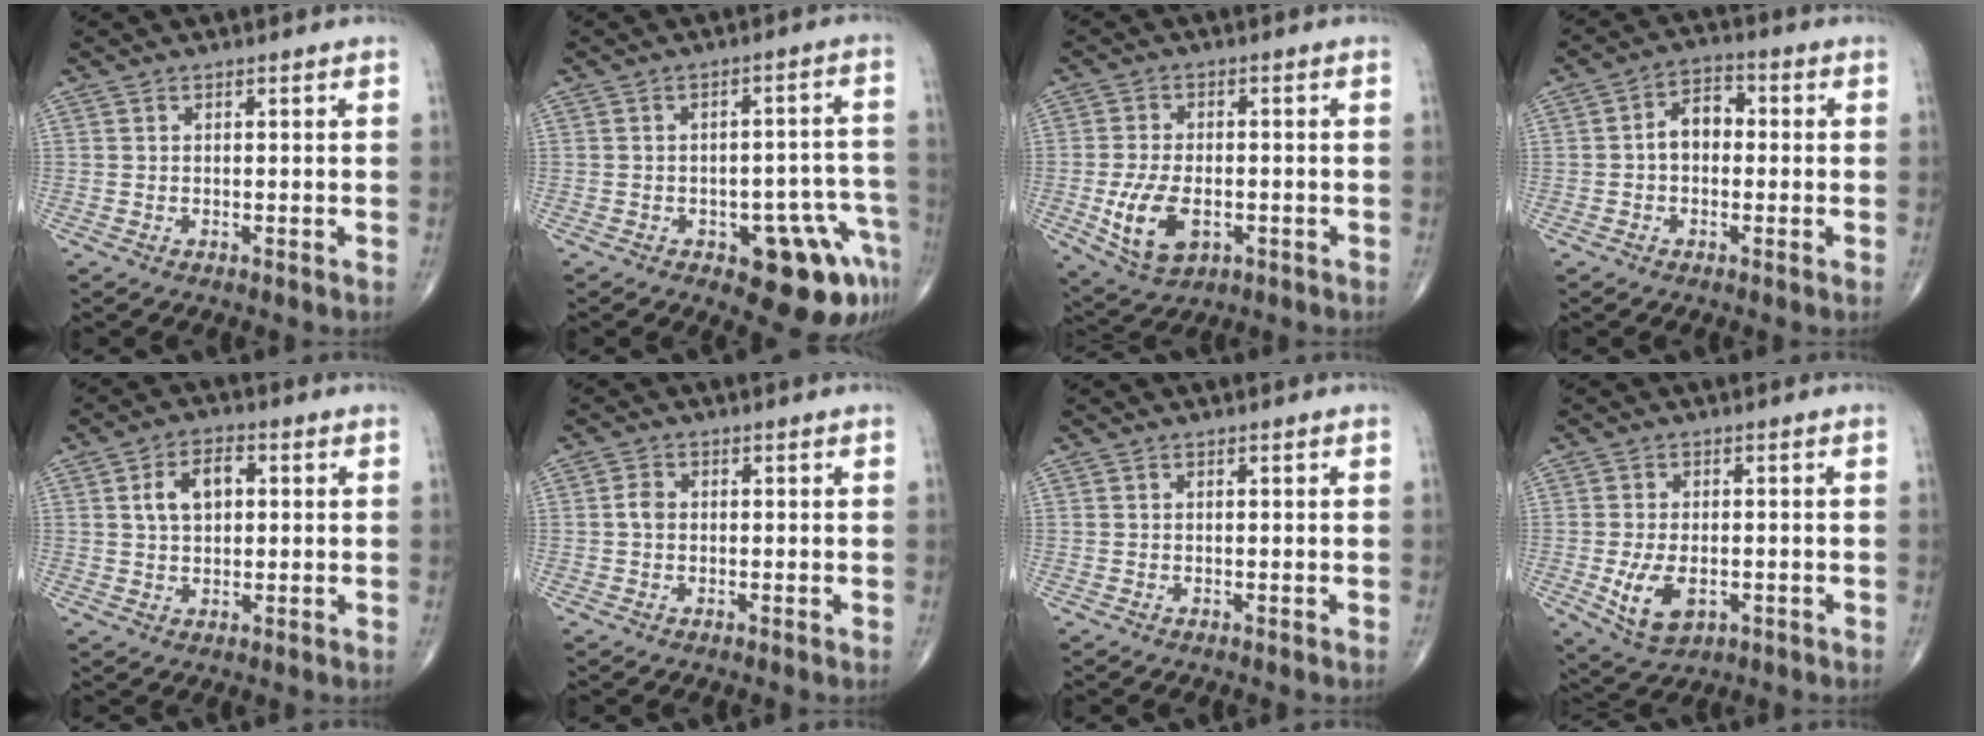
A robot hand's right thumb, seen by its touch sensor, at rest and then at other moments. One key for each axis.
{"total": 12.7, "fx": -6.1, "fy": 5.8, "fz": 9.5, "tx": -0.070, "ty": 0.046, "tz": -0.068}
{"total": 9.8, "fx": -2.5, "fy": 5.6, "fz": 7.6, "tx": -0.145, "ty": -0.001, "tz": -0.033}
{"total": 5.9, "fx": -0.2, "fy": 4.1, "fz": 4.3, "tx": -0.057, "ty": 0.024, "tz": -0.015}
{"total": 6.8, "fx": 1.5, "fy": 4.3, "fz": 5.1, "tx": -0.081, "ty": 0.011, "tz": 0.022}
{"total": 2.1, "fx": 0.0, "fy": 1.6, "fz": 1.3, "tx": -0.023, "ty": 0.004, "tz": -0.004}
{"total": 0.0}
{"total": 7.8, "fx": -1.9, "fy": 4.5, "fz": 6.1, "tx": -0.108, "ty": -0.005, "tz": -0.022}